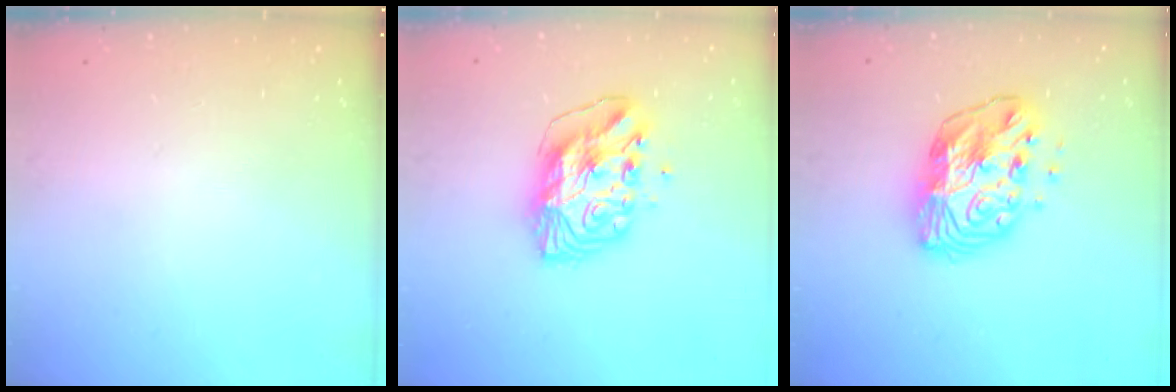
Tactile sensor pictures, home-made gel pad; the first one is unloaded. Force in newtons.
{"total": 11.2, "press": 11.2, "slide": 1.1}
{"total": 14.1, "press": 14.1, "slide": 1.2}